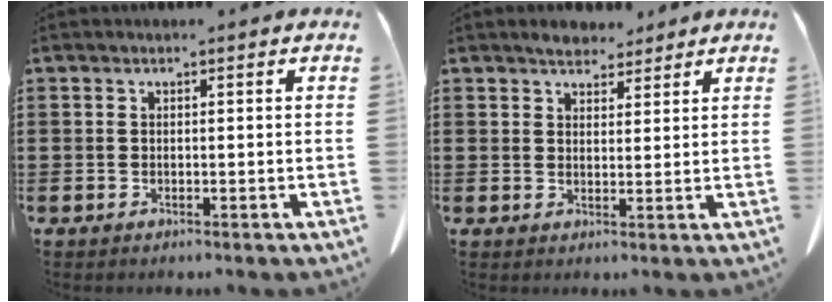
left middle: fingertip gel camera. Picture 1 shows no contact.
{"total": 3.6, "force": [3.3, 1.4, 0.6], "torque": [-0.012, -0.003, 0.061]}